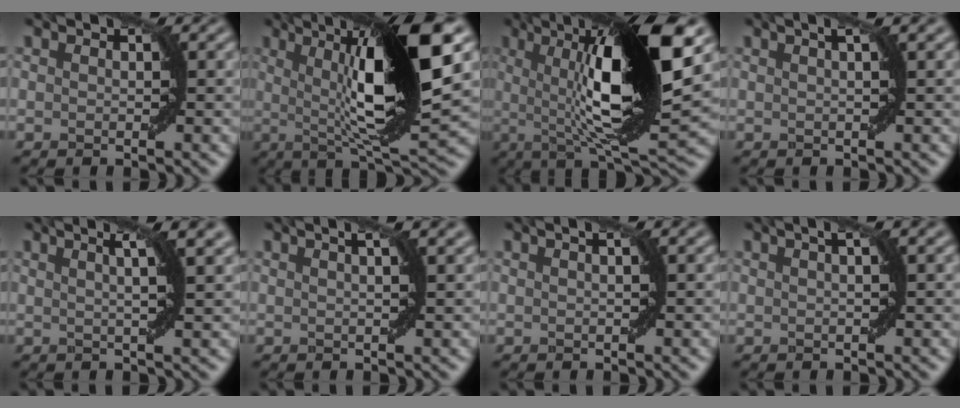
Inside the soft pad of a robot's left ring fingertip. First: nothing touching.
{"total": 13.7, "force": [2.6, 2.7, 13.2], "torque": [-0.197, 0.017, 0.040]}
{"total": 15.2, "force": [2.7, 3.4, 14.6], "torque": [-0.212, 0.009, 0.037]}
{"total": 2.9, "force": [1.4, 0.9, 2.4], "torque": [-0.017, 0.008, 0.002]}
{"total": 5.4, "force": [2.5, 1.5, 4.5], "torque": [-0.045, 0.026, 0.005]}
{"total": 3.4, "force": [1.7, 1.2, 2.7], "torque": [-0.015, 0.014, -0.004]}
{"total": 1.4, "force": [0.4, 0.3, 1.3], "torque": [-0.014, 0.003, 0.001]}
{"total": 2.1, "force": [0.7, 0.4, 1.9], "torque": [-0.025, 0.010, 0.006]}